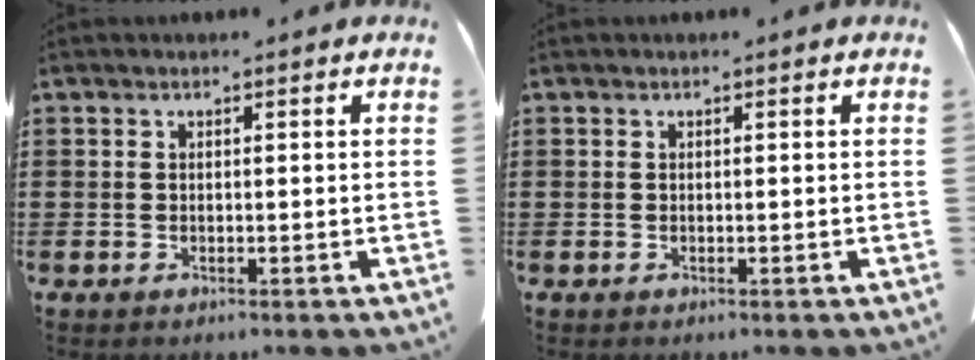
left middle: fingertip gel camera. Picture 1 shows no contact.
{"total": 0.0}